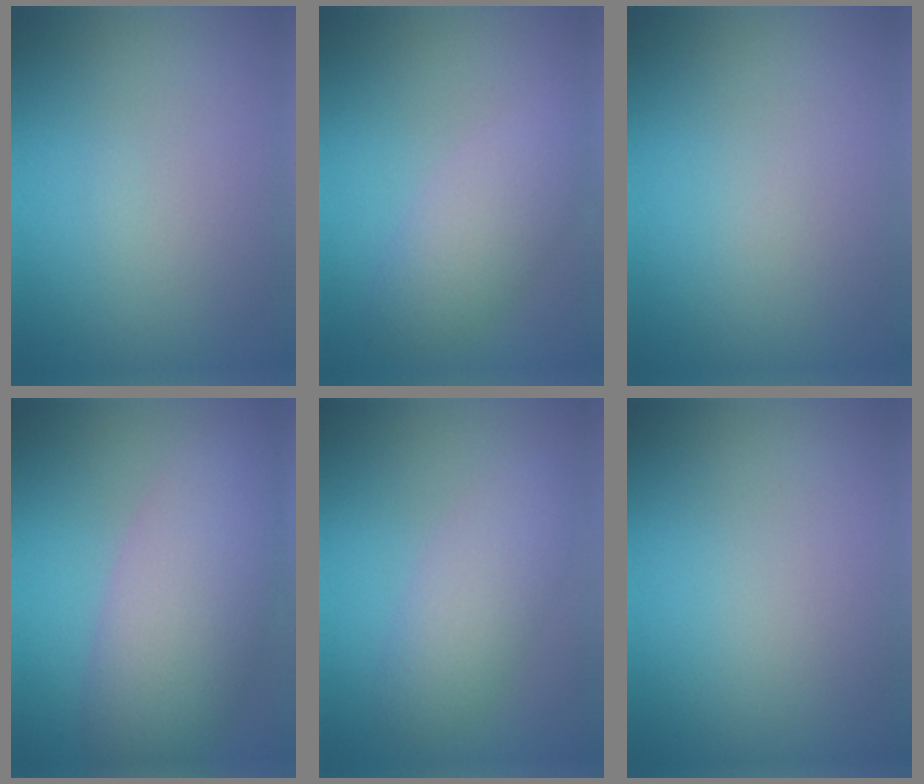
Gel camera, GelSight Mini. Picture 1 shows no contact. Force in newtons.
{"total": 3.8, "press": 3.8, "slide": 0.3}
{"total": 0.0}
{"total": 8.3, "press": 8.2, "slide": 0.7}
{"total": 3.8, "press": 3.8, "slide": 0.0}
{"total": 0.0}